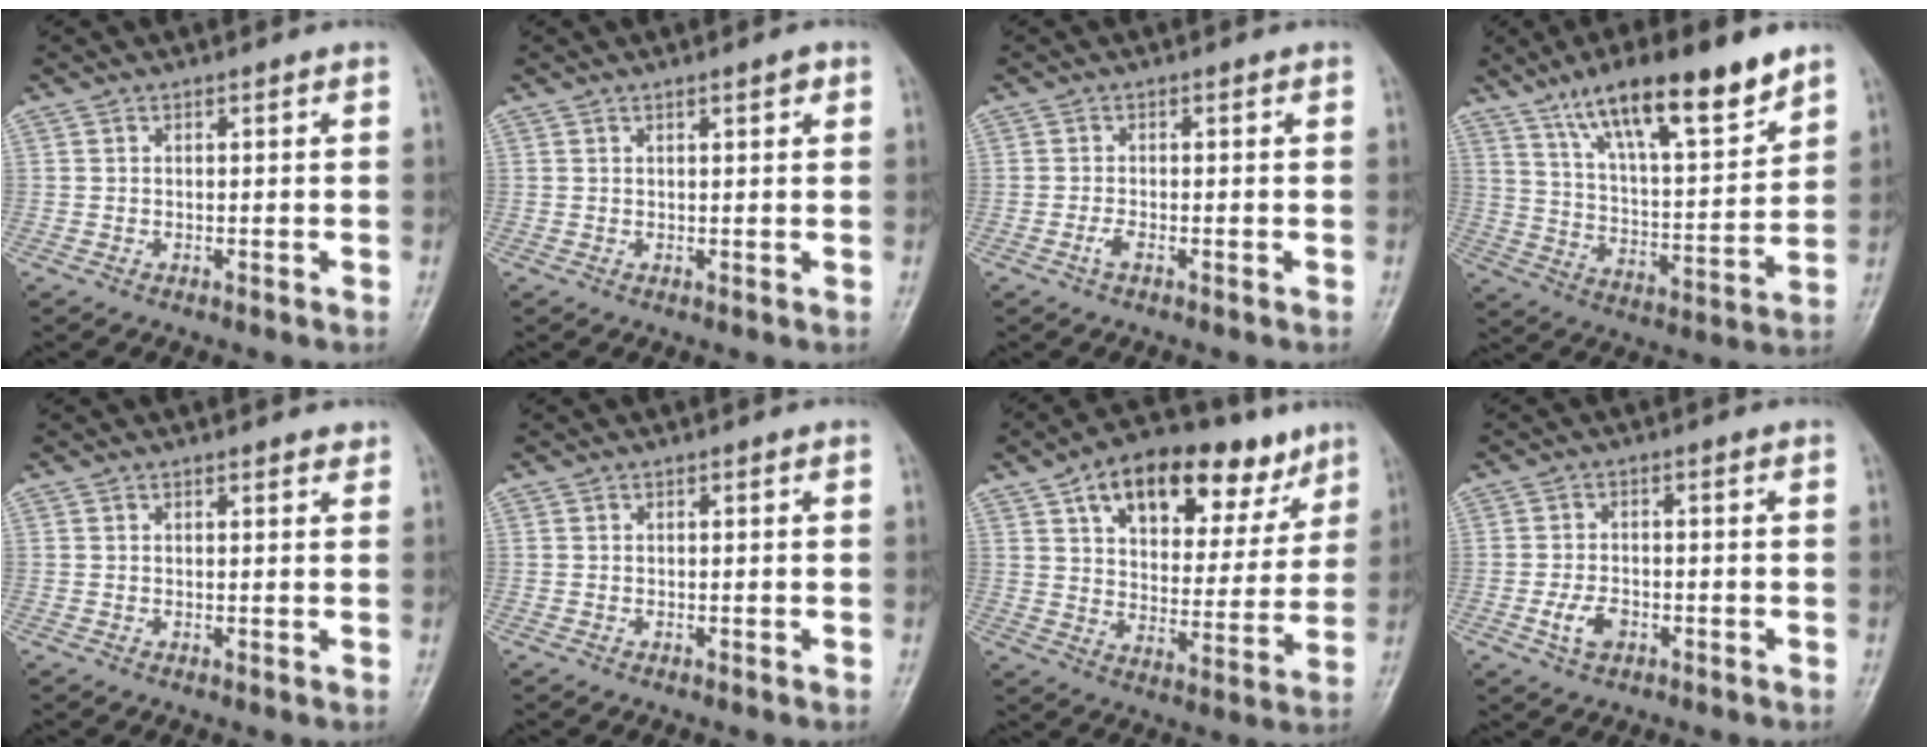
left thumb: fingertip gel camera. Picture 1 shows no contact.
{"total": 1.7, "force": [1.0, 0.4, 1.3], "torque": [-0.018, -0.002, 0.013]}
{"total": 1.4, "force": [-0.7, 0.5, 1.1], "torque": [-0.027, 0.002, -0.014]}
{"total": 18.7, "force": [12.4, 4.6, 13.2], "torque": [-0.193, -0.053, 0.216]}
{"total": 1.5, "force": [1.3, 0.5, 0.6], "torque": [-0.004, -0.004, 0.014]}
{"total": 0.0}
{"total": 21.1, "force": [11.8, 11.4, 13.3], "torque": [-0.152, -0.017, 0.180]}
{"total": 4.0, "force": [-1.5, 2.5, 2.7], "torque": [-0.052, 0.008, -0.028]}